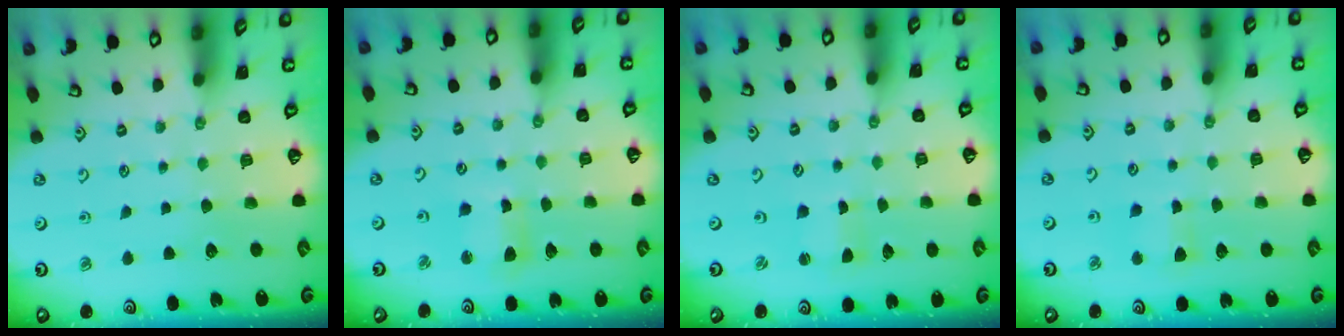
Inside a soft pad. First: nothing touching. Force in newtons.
{"total": 6.2, "press": 6.1, "slide": 0.9}
{"total": 1.0, "press": 1.0, "slide": 0.0}
{"total": 3.7, "press": 3.6, "slide": 0.7}